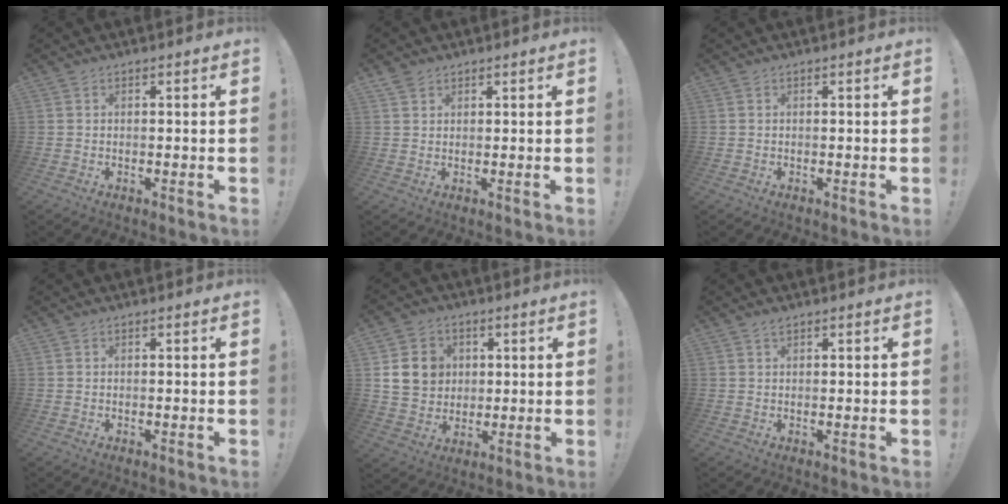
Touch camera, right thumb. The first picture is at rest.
{"total": 2.2, "force": [1.8, 1.3, 0.4], "torque": [0.000, -0.009, 0.033]}
{"total": 0.0}
{"total": 0.0}
{"total": 11.6, "force": [3.0, 10.1, 4.9], "torque": [-0.068, -0.010, 0.065]}
{"total": 1.1, "force": [0.9, 0.1, 0.5], "torque": [-0.002, -0.003, 0.016]}